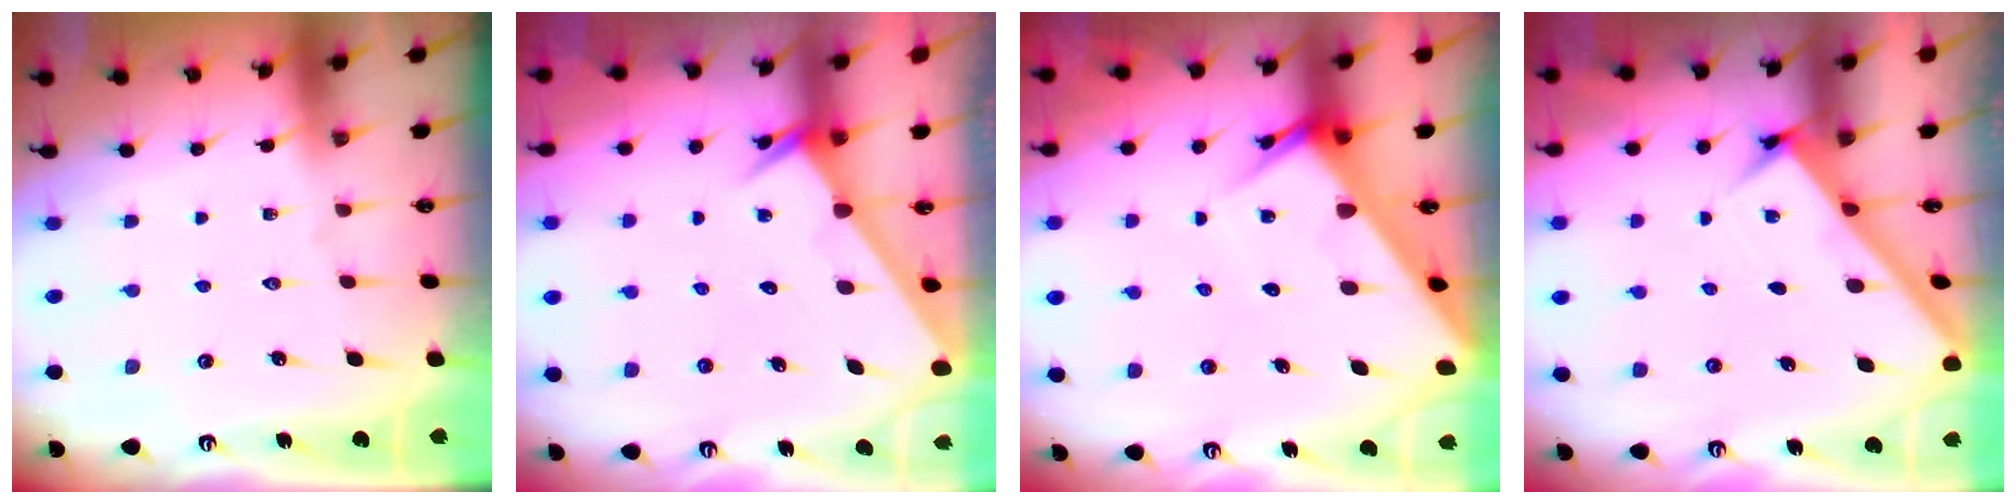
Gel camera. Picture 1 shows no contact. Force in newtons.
{"total": 2.6, "press": 2.6, "slide": 0.0}
{"total": 5.6, "press": 5.6, "slide": 0.4}
{"total": 2.9, "press": 2.9, "slide": 0.1}